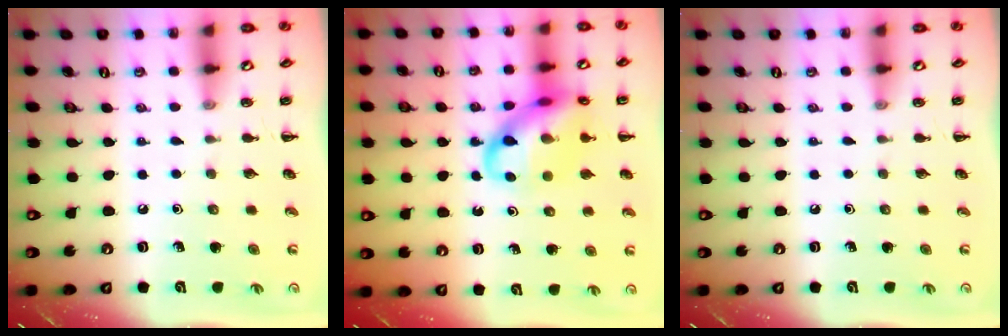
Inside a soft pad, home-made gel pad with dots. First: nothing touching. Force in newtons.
{"total": 15.5, "press": 15.4, "slide": 2.1}
{"total": 0.0}